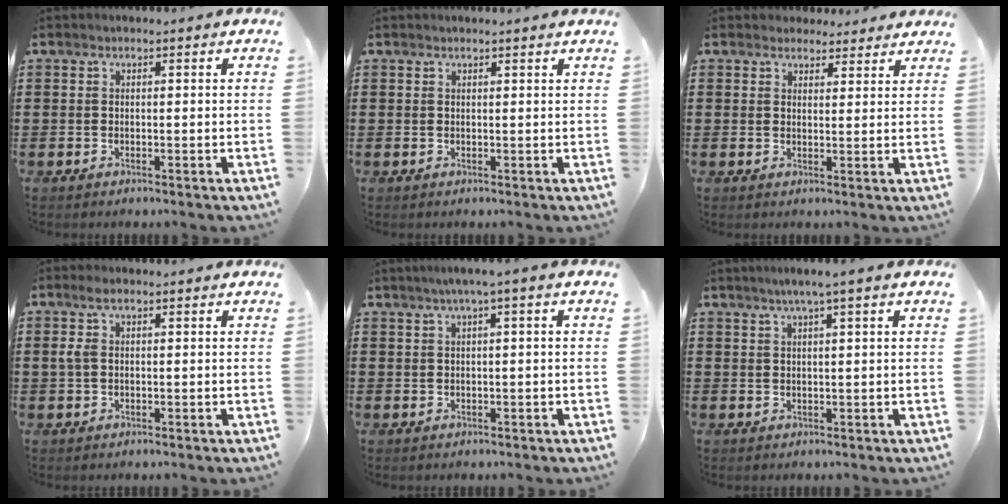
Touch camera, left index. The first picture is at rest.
{"total": 0.8, "force": [0.7, -0.2, 0.4], "torque": [-0.007, -0.003, 0.014]}
{"total": 3.1, "force": [2.8, 1.4, 0.3], "torque": [-0.007, -0.004, 0.053]}
{"total": 2.9, "force": [0.3, 1.3, 2.5], "torque": [-0.068, 0.002, -0.001]}
{"total": 1.9, "force": [0.0, -0.1, 1.9], "torque": [-0.033, -0.002, -0.003]}
{"total": 2.0, "force": [0.9, -0.3, 1.8], "torque": [-0.034, -0.002, 0.014]}